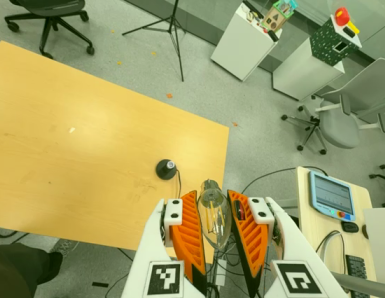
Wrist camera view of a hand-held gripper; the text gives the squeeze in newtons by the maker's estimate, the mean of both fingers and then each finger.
{"total": 12.7, "left": 13.2, "right": 12.1}